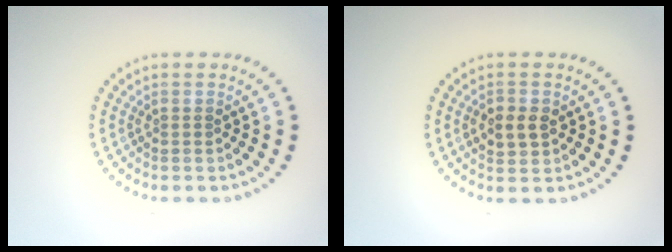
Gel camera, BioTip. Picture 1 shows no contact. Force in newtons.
{"total": 2.5, "press": 2.5, "slide": 0.4}